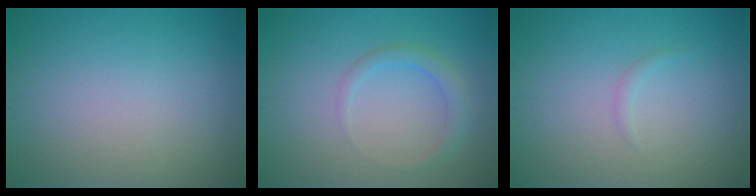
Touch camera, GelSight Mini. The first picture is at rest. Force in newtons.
{"total": 1.9, "press": 1.9, "slide": 0.1}
{"total": 0.6, "press": 0.6, "slide": 0.0}